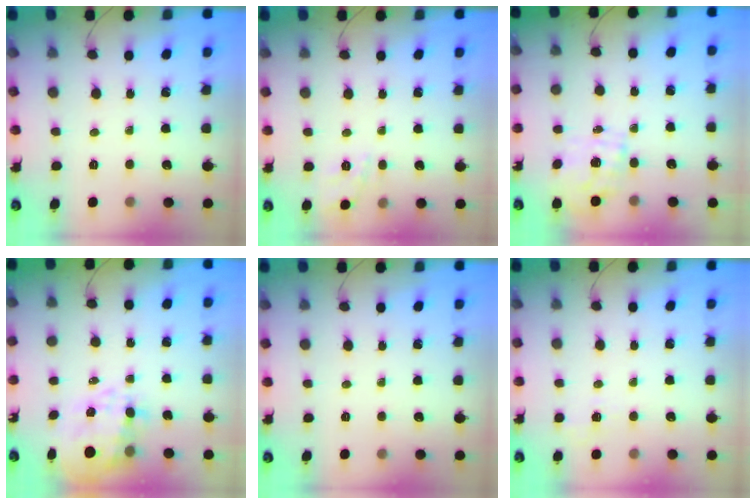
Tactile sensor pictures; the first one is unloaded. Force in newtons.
{"total": 10.6, "press": 10.6, "slide": 1.3}
{"total": 1.0, "press": 0.8, "slide": 0.6}
{"total": 9.2, "press": 8.7, "slide": 3.0}
{"total": 0.0}
{"total": 5.6, "press": 5.3, "slide": 1.6}